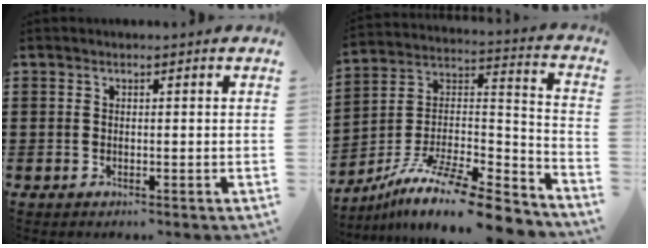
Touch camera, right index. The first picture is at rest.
{"total": 12.0, "force": [-9.4, 2.1, 7.2], "torque": [-0.128, 0.012, -0.179]}